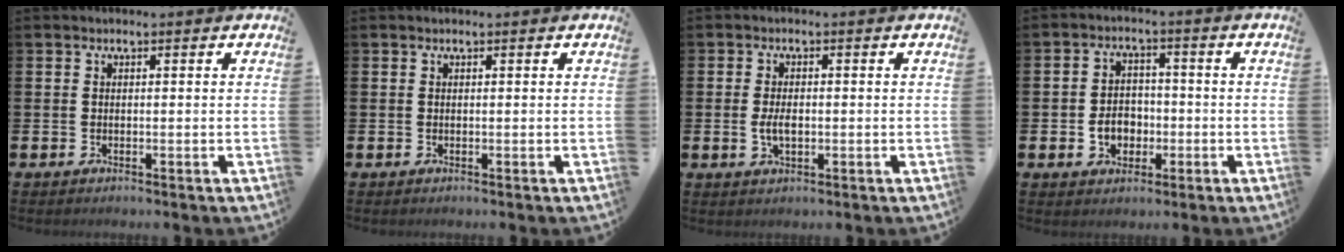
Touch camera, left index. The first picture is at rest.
{"total": 0.0}
{"total": 2.8, "force": [-0.2, 1.4, 2.3], "torque": [-0.036, 0.000, -0.007]}
{"total": 4.4, "force": [-1.2, 3.6, 2.3], "torque": [-0.040, 0.003, -0.028]}